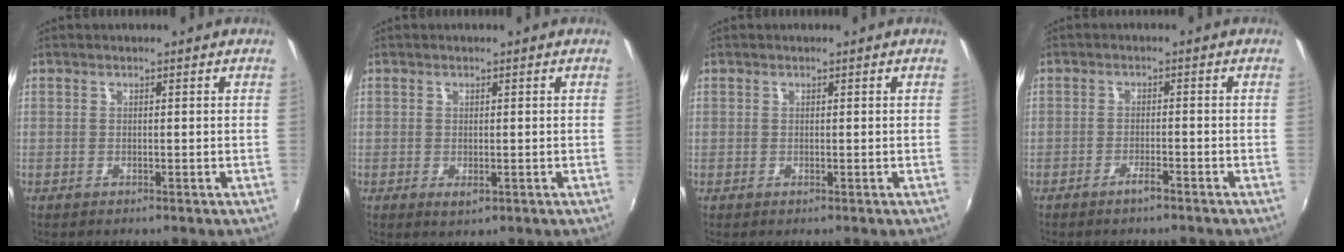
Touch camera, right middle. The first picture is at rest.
{"total": 1.5, "force": [-0.3, 0.8, 1.2], "torque": [-0.021, -0.007, -0.003]}
{"total": 0.0}
{"total": 2.3, "force": [-1.9, 0.3, 1.2], "torque": [-0.032, -0.001, -0.034]}